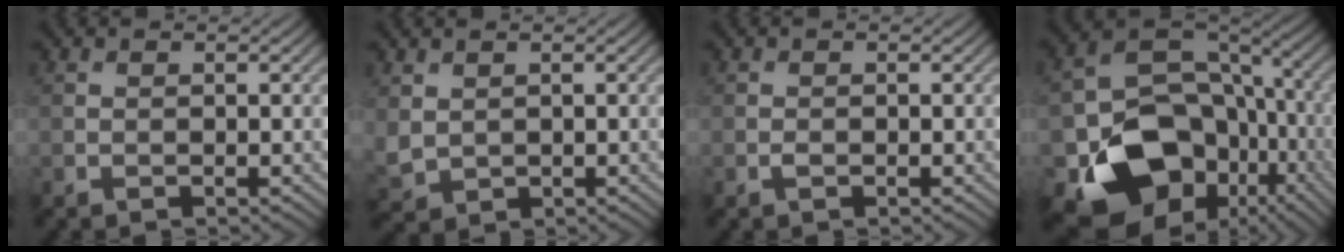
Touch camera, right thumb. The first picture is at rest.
{"total": 2.6, "force": [0.9, 2.1, 1.3], "torque": [-0.046, -0.006, 0.025]}
{"total": 0.6, "force": [-0.4, 0.3, 0.4], "torque": [-0.010, -0.001, -0.006]}
{"total": 16.4, "force": [-6.8, 12.4, 8.3], "torque": [-0.151, -0.052, -0.103]}